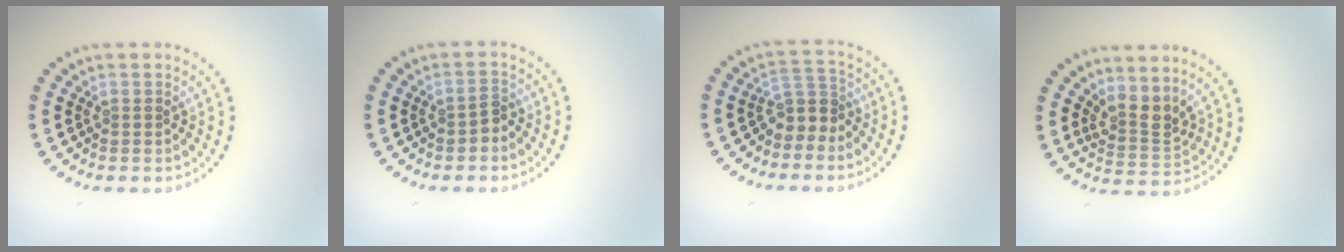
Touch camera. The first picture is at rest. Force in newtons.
{"total": 1.3, "press": 1.1, "slide": 0.7}
{"total": 2.8, "press": 2.1, "slide": 1.8}
{"total": 2.8, "press": 2.1, "slide": 1.9}